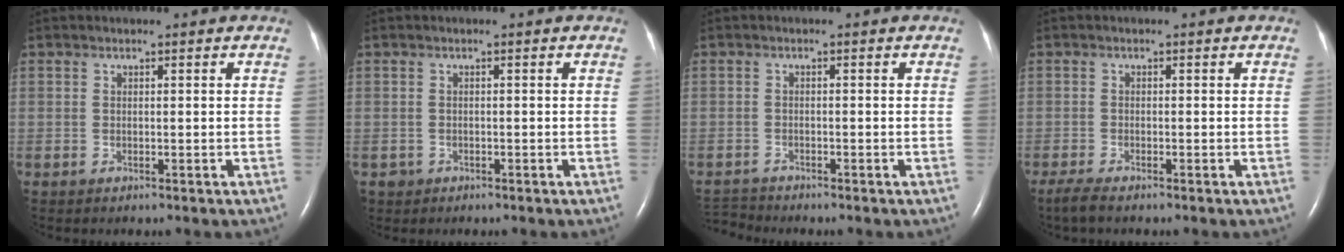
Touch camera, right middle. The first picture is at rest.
{"total": 1.1, "force": [-0.6, 0.9, -0.1], "torque": [-0.002, 0.005, -0.007]}
{"total": 2.6, "force": [-2.5, -0.2, -0.4], "torque": [0.005, -0.018, -0.045]}
{"total": 2.4, "force": [-2.0, 0.2, 1.4], "torque": [-0.039, -0.009, -0.036]}